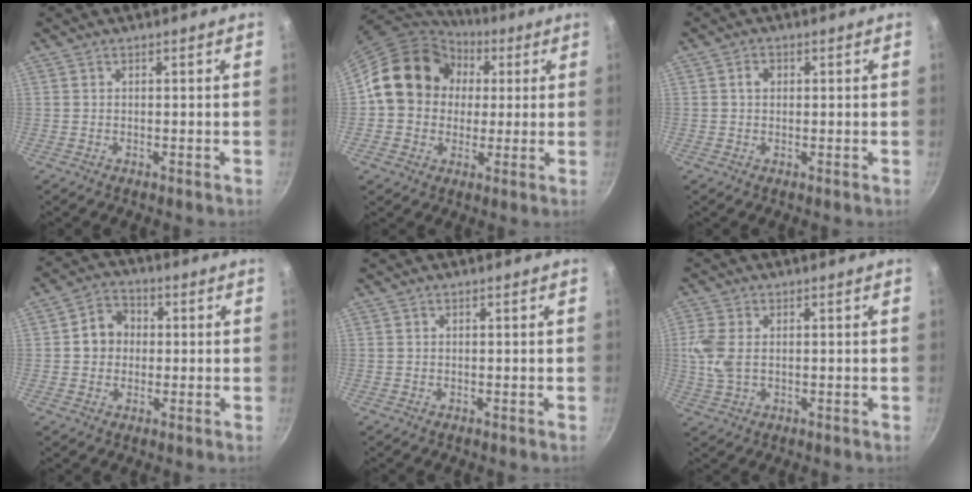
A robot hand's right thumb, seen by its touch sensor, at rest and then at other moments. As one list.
[{"total": 16.4, "force": [2.8, 14.1, 8.0], "torque": [-0.101, 0.025, 0.032]}, {"total": 1.9, "force": [0.4, 1.5, 1.1], "torque": [-0.011, 0.005, 0.005]}, {"total": 6.8, "force": [0.5, 5.9, 3.2], "torque": [-0.017, 0.013, -0.003]}, {"total": 0.0}, {"total": 6.1, "force": [0.4, 3.7, 4.8], "torque": [-0.109, 0.001, 0.008]}]